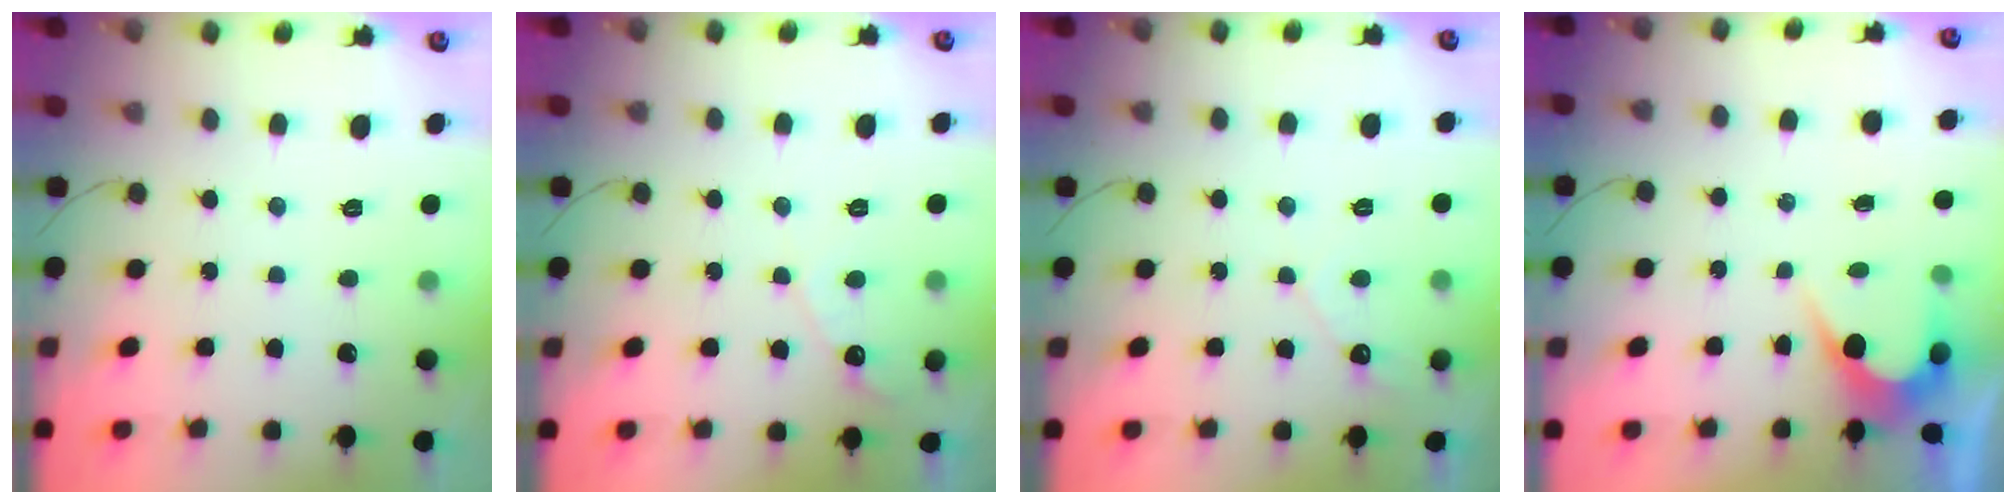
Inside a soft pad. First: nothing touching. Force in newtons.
{"total": 4.7, "press": 4.7, "slide": 0.2}
{"total": 2.9, "press": 2.9, "slide": 0.1}
{"total": 3.4, "press": 3.4, "slide": 0.2}